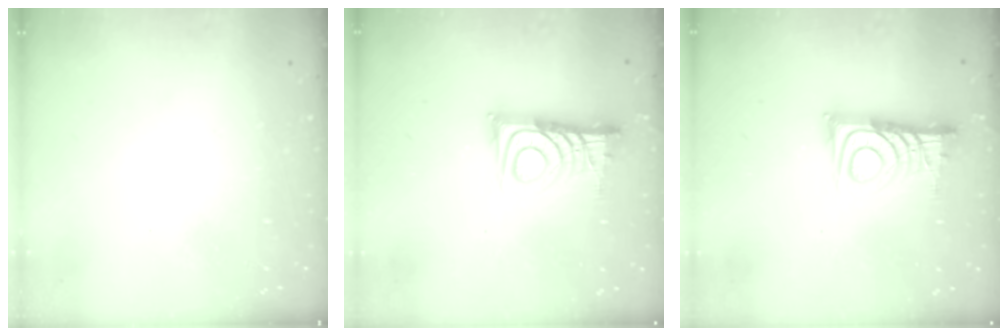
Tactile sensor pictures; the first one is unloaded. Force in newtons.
{"total": 12.2, "press": 12.1, "slide": 0.9}
{"total": 12.2, "press": 12.1, "slide": 0.9}